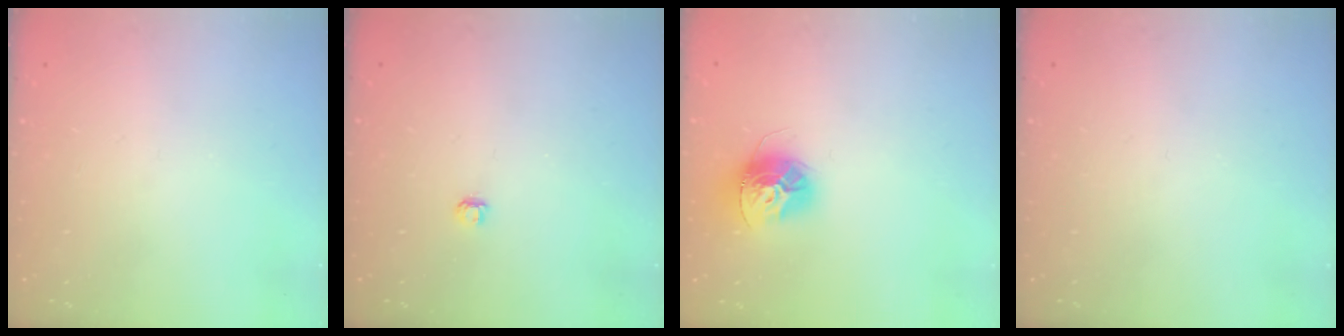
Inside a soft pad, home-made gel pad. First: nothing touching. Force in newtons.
{"total": 2.8, "press": 2.8, "slide": 0.3}
{"total": 12.7, "press": 12.7, "slide": 1.0}
{"total": 0.0}